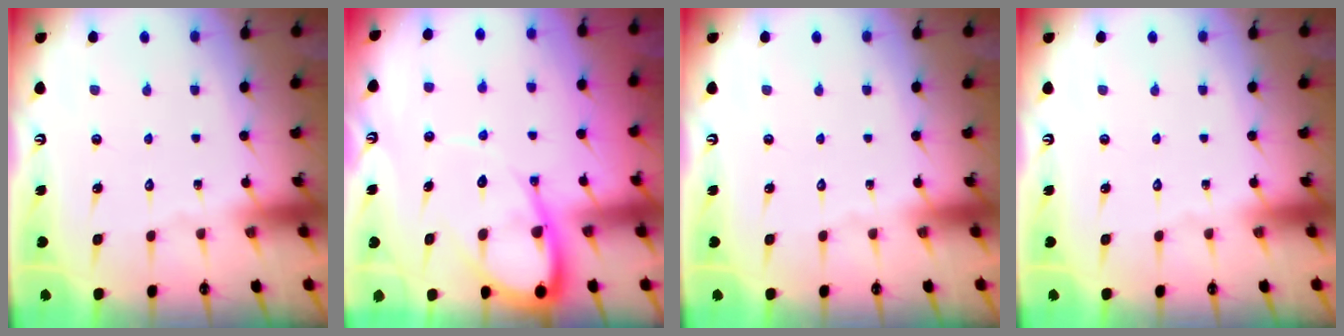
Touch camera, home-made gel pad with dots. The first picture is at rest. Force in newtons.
{"total": 10.3, "press": 10.2, "slide": 1.1}
{"total": 0.0}
{"total": 0.0}